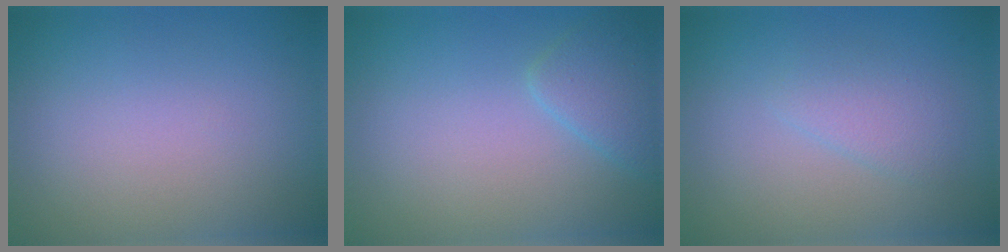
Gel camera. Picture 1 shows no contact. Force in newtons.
{"total": 2.2, "press": 2.2, "slide": 0.1}
{"total": 1.8, "press": 1.8, "slide": 0.1}